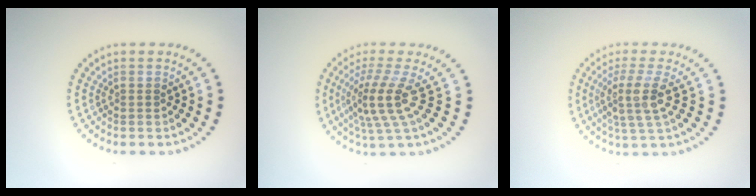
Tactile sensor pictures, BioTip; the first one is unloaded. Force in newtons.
{"total": 3.8, "press": 2.7, "slide": 2.6}
{"total": 3.7, "press": 2.9, "slide": 2.4}